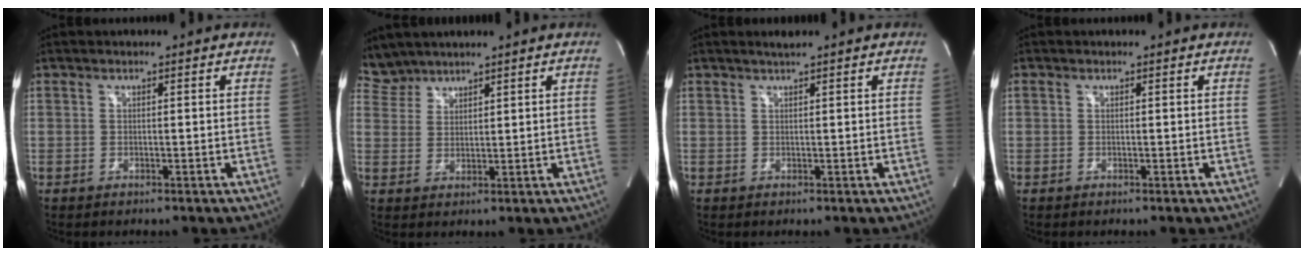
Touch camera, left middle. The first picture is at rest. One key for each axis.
{"total": 3.5, "fx": 3.3, "fy": 0.8, "fz": -0.6, "tx": 0.006, "ty": 0.012, "tz": 0.075}
{"total": 1.1, "fx": 0.9, "fy": -0.3, "fz": 0.6, "tx": -0.017, "ty": -0.001, "tz": 0.020}
{"total": 0.0}